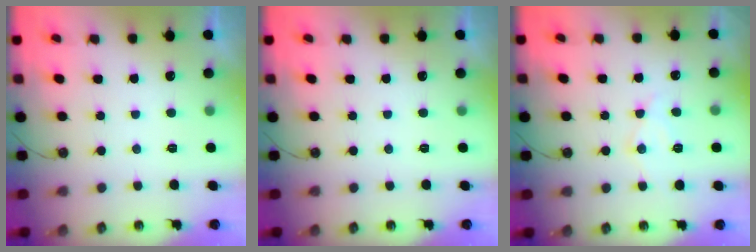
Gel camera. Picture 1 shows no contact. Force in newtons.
{"total": 0.0}
{"total": 9.5, "press": 9.5, "slide": 0.7}